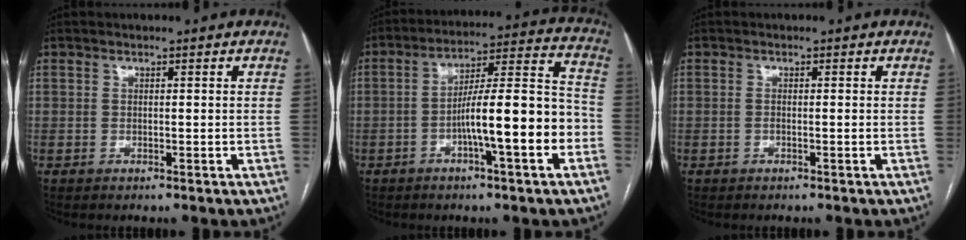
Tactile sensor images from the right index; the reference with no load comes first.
{"total": 14.0, "force": [-4.5, 1.1, 13.2], "torque": [-0.206, 0.022, -0.069]}
{"total": 0.5, "force": [-0.1, 0.0, 0.5], "torque": [-0.009, 0.000, 0.000]}